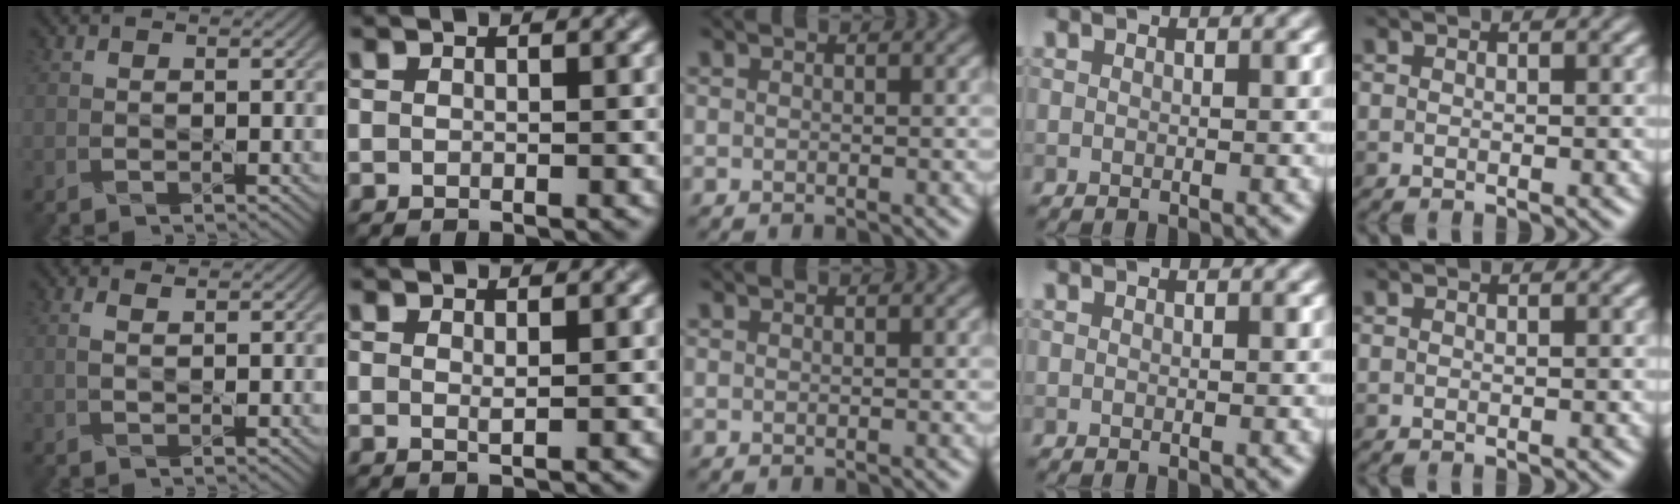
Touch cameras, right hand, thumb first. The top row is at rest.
{"thumb": {"total": 1.0, "force": [0.7, 0.0, 0.7], "torque": [-0.021, 0.006, 0.012]}, "index": {"total": 0.6, "force": [0.3, 0.0, 0.5], "torque": [-0.009, -0.002, 0.006]}}